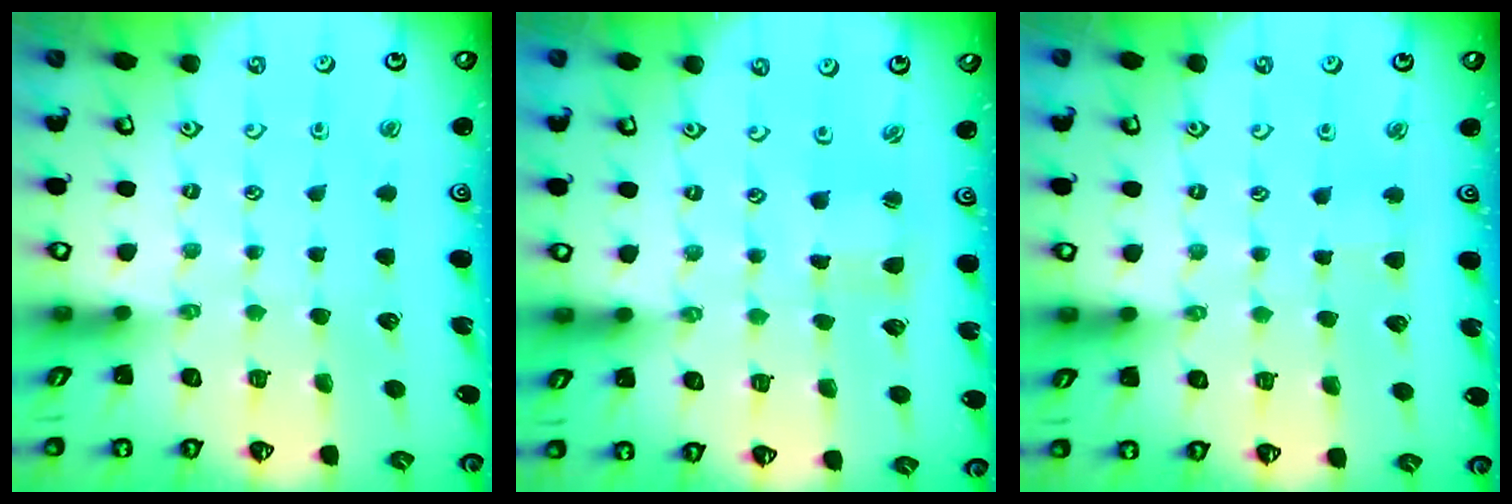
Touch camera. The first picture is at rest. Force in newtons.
{"total": 2.5, "press": 2.5, "slide": 0.3}
{"total": 2.7, "press": 2.6, "slide": 0.4}